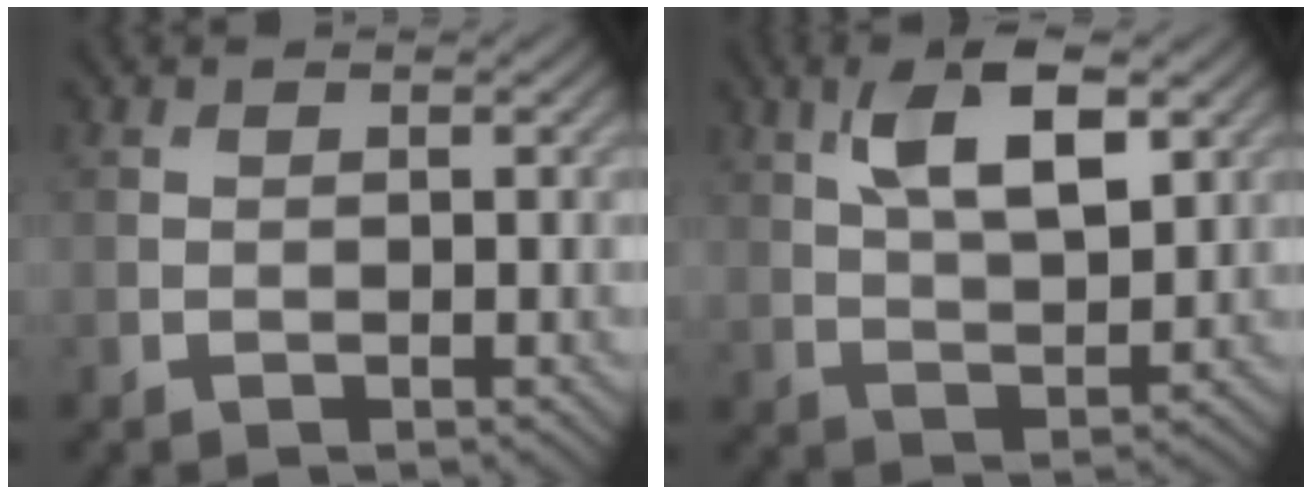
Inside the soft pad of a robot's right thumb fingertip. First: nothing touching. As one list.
[{"total": 9.2, "force": [3.9, 3.8, 7.4], "torque": [-0.143, 0.010, 0.074]}]